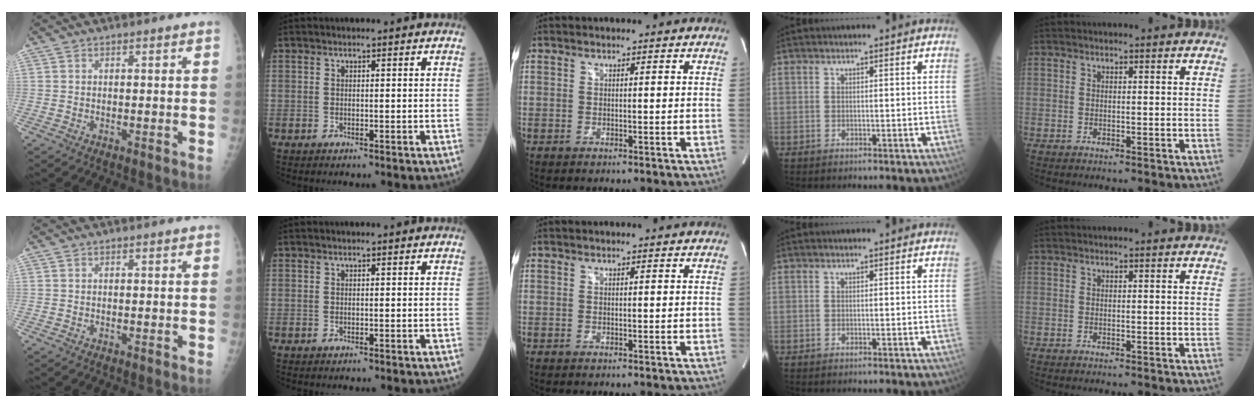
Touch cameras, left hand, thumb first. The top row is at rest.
{}